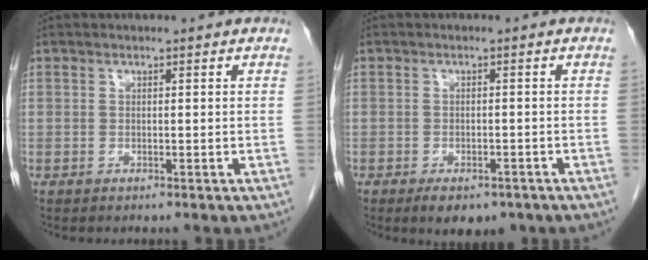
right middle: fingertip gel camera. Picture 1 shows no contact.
{"total": 5.7, "force": [-4.0, 2.6, 3.0], "torque": [-0.038, -0.002, -0.054]}